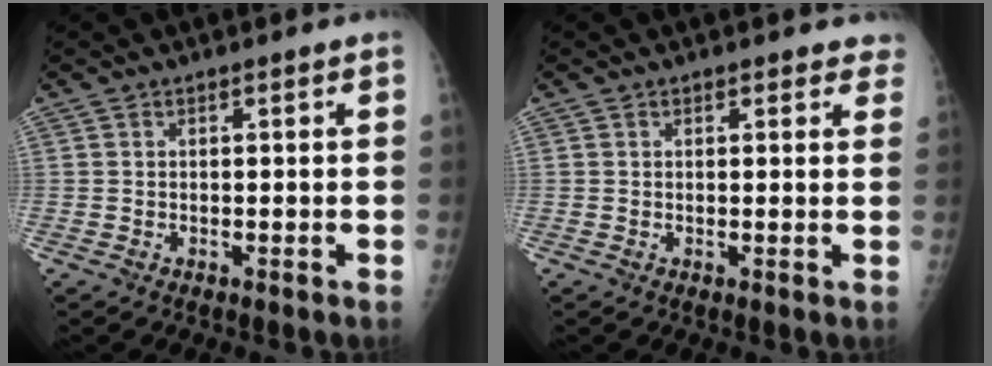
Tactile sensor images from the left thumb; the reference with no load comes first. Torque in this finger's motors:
{"motor_torque": [0.01, -0.06, -0.11, -0.14, 0.02]}